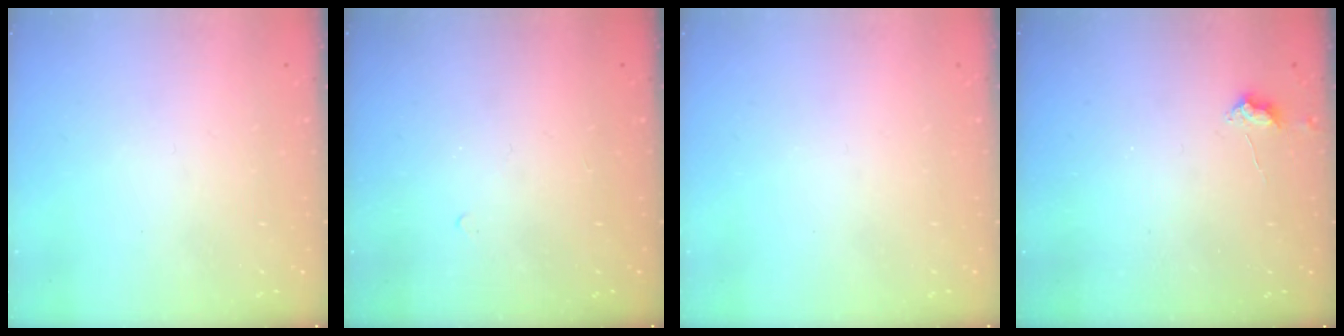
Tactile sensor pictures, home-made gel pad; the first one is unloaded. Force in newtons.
{"total": 4.4, "press": 4.4, "slide": 0.7}
{"total": 0.0}
{"total": 3.0, "press": 2.9, "slide": 0.5}